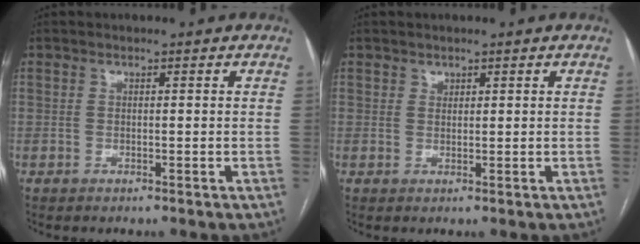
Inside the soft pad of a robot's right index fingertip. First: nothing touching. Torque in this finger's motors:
{"motor_torque": [-0.08, 0.02, 0.00, 0.00]}